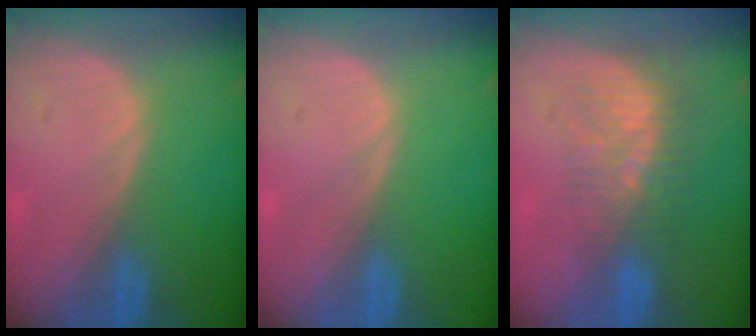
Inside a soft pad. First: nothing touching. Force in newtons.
{"total": 0.0}
{"total": 7.8, "press": 7.0, "slide": 3.3}